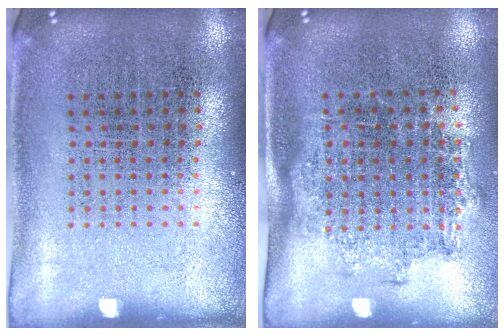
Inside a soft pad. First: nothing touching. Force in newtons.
{"total": 1.3, "press": 1.0, "slide": 0.8}